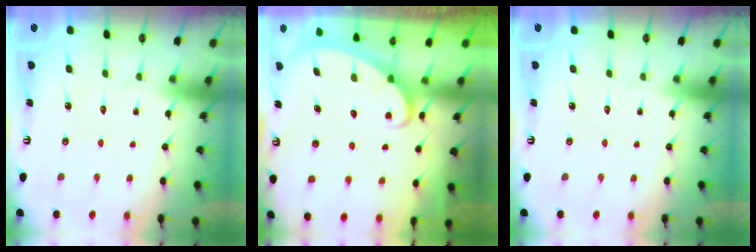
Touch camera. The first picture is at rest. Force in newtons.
{"total": 2.6, "press": 2.6, "slide": 0.3}
{"total": 0.0}